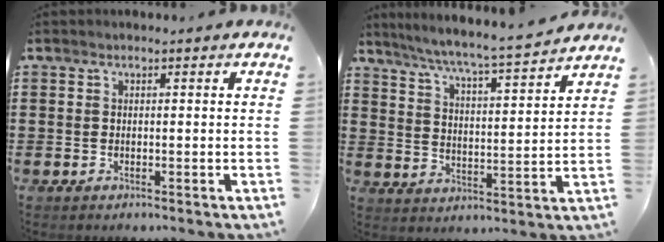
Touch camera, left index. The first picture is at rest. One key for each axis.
{"total": 5.7, "fx": 5.3, "fy": -0.6, "fz": 2.0, "tx": -0.064, "ty": -0.042, "tz": 0.083}